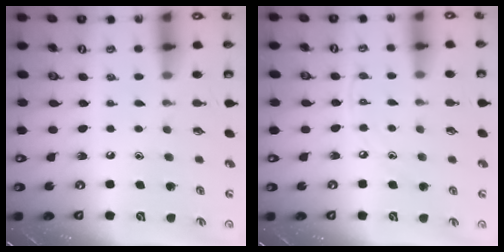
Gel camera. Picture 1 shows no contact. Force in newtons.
{"total": 6.2, "press": 6.2, "slide": 0.6}